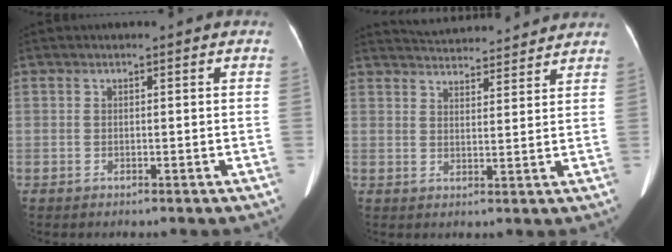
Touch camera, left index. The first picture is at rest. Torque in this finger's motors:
{"motor_torque": [0.27, -0.57, 0.02, 0.02]}